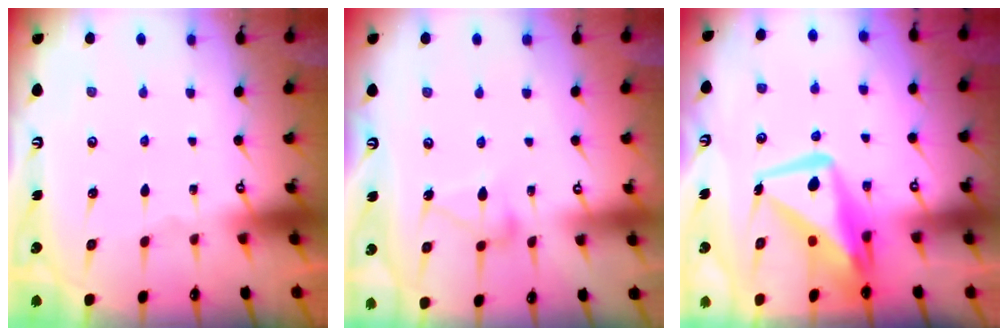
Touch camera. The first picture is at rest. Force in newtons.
{"total": 7.3, "press": 7.3, "slide": 0.2}
{"total": 13.0, "press": 12.9, "slide": 1.1}